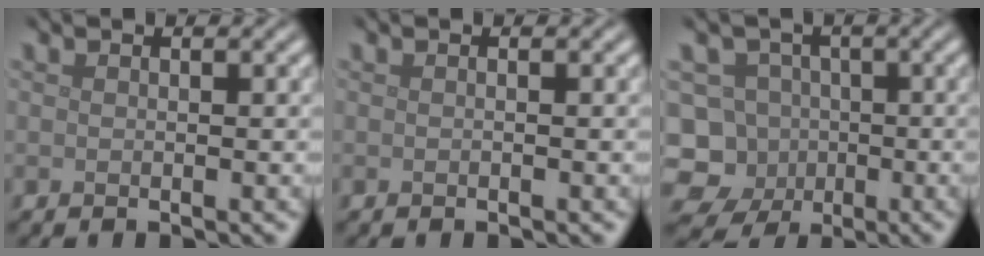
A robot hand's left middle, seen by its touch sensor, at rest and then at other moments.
{"total": 0.0}
{"total": 10.0, "force": [-4.7, 8.4, 2.5], "torque": [-0.038, -0.009, -0.095]}